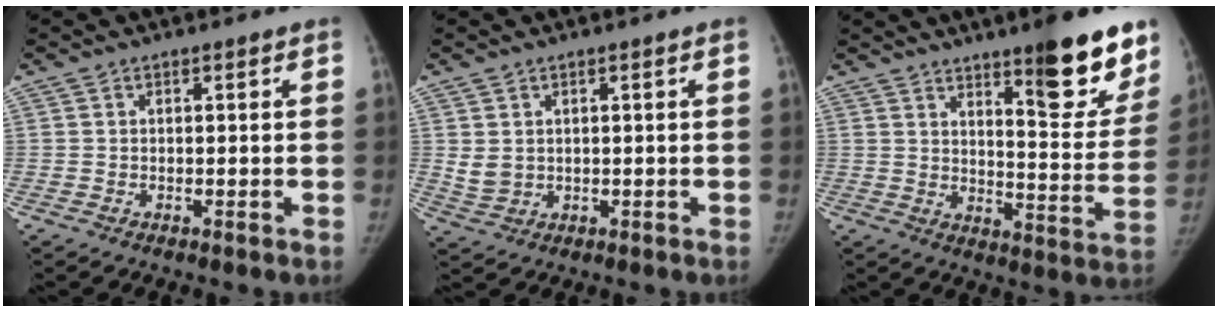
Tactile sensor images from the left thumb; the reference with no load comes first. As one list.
[{"total": 3.0, "force": [0.9, 2.4, 1.7], "torque": [-0.024, -0.011, 0.028]}, {"total": 17.2, "force": [11.1, 4.3, 12.4], "torque": [-0.107, -0.079, 0.158]}]